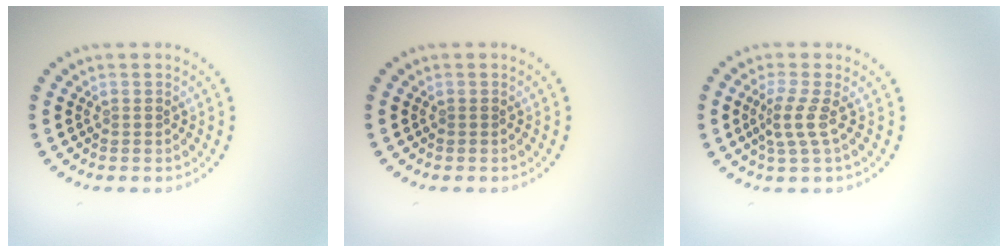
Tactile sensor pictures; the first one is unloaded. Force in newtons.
{"total": 0.0}
{"total": 2.3, "press": 1.5, "slide": 1.8}